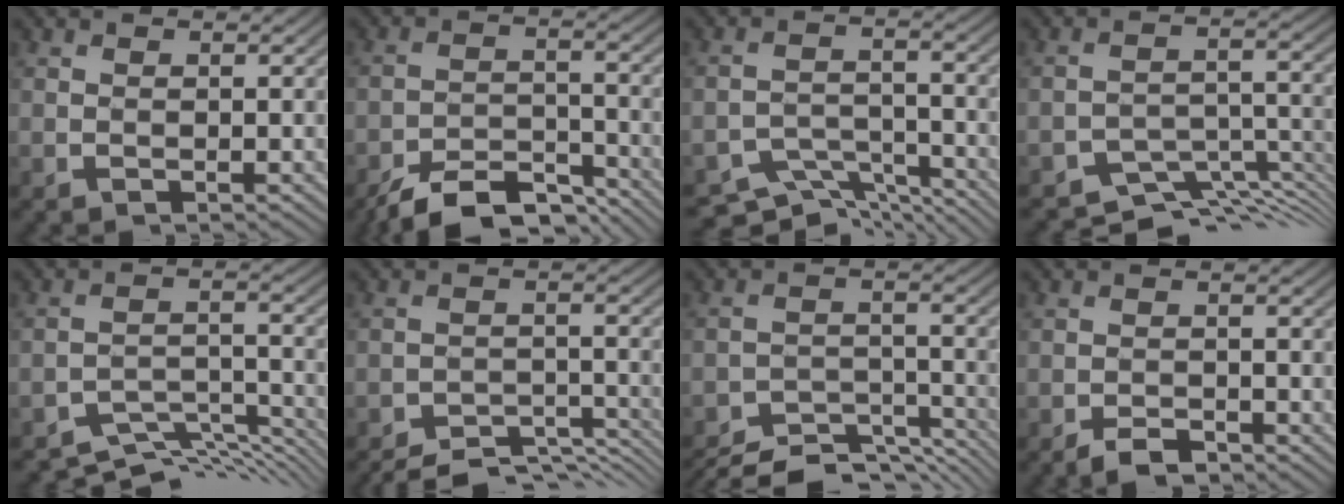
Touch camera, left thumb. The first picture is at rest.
{"total": 8.8, "force": [-7.3, 2.8, 3.9], "torque": [-0.062, -0.002, -0.133]}
{"total": 7.6, "force": [-7.0, 2.4, 2.0], "torque": [-0.039, -0.009, -0.114]}
{"total": 7.6, "force": [-6.6, 2.5, 2.8], "torque": [-0.043, -0.013, -0.100]}
{"total": 8.2, "force": [-7.8, 1.7, 2.1], "torque": [-0.038, 0.000, -0.119]}
{"total": 8.3, "force": [-7.7, 1.9, 2.5], "torque": [-0.042, 0.000, -0.114]}
{"total": 10.4, "force": [-9.6, 2.5, 3.1], "torque": [-0.047, -0.004, -0.148]}
{"total": 2.7, "force": [-2.2, 1.0, 1.4], "torque": [-0.021, 0.001, -0.041]}